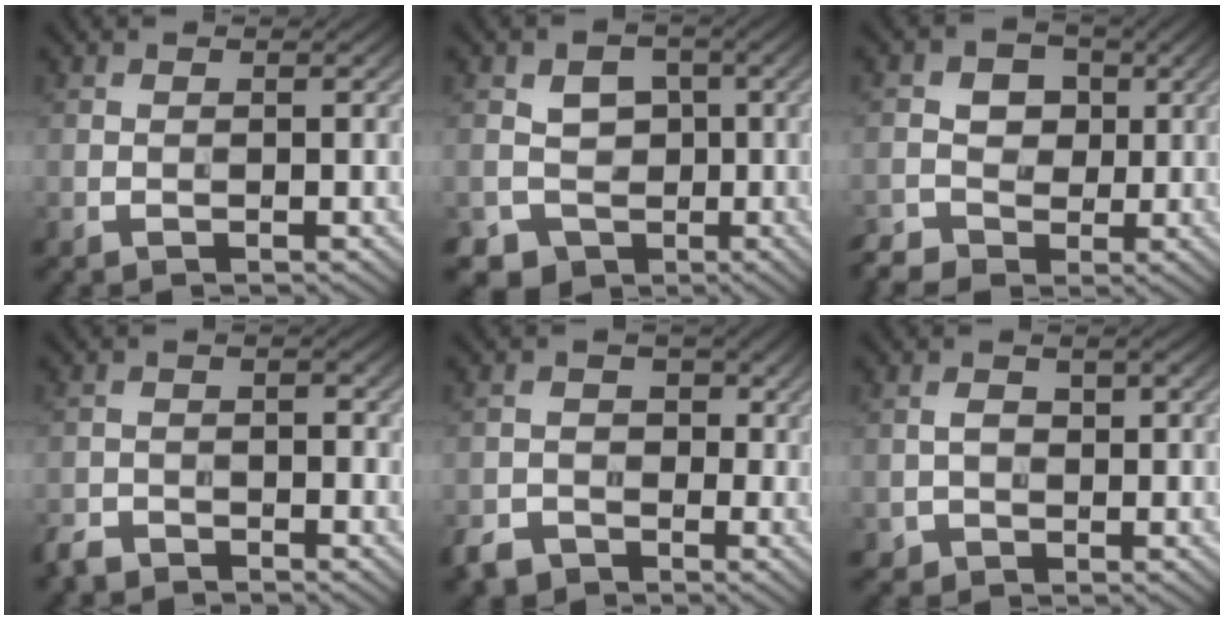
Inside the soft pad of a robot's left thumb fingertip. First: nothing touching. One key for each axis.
{"total": 6.6, "fx": -1.6, "fy": 5.9, "fz": 2.5, "tx": -0.033, "ty": -0.003, "tz": -0.048}
{"total": 4.8, "fx": -1.1, "fy": 4.3, "fz": 1.8, "tx": -0.026, "ty": 0.005, "tz": -0.030}
{"total": 3.1, "fx": -2.6, "fy": 1.4, "fz": 0.9, "tx": -0.018, "ty": -0.003, "tz": -0.060}
{"total": 3.9, "fx": -1.9, "fy": 3.2, "fz": 1.1, "tx": -0.020, "ty": 0.000, "tz": -0.041}
{"total": 3.0, "fx": 0.1, "fy": 2.2, "fz": 2.1, "tx": -0.047, "ty": -0.002, "tz": 0.002}